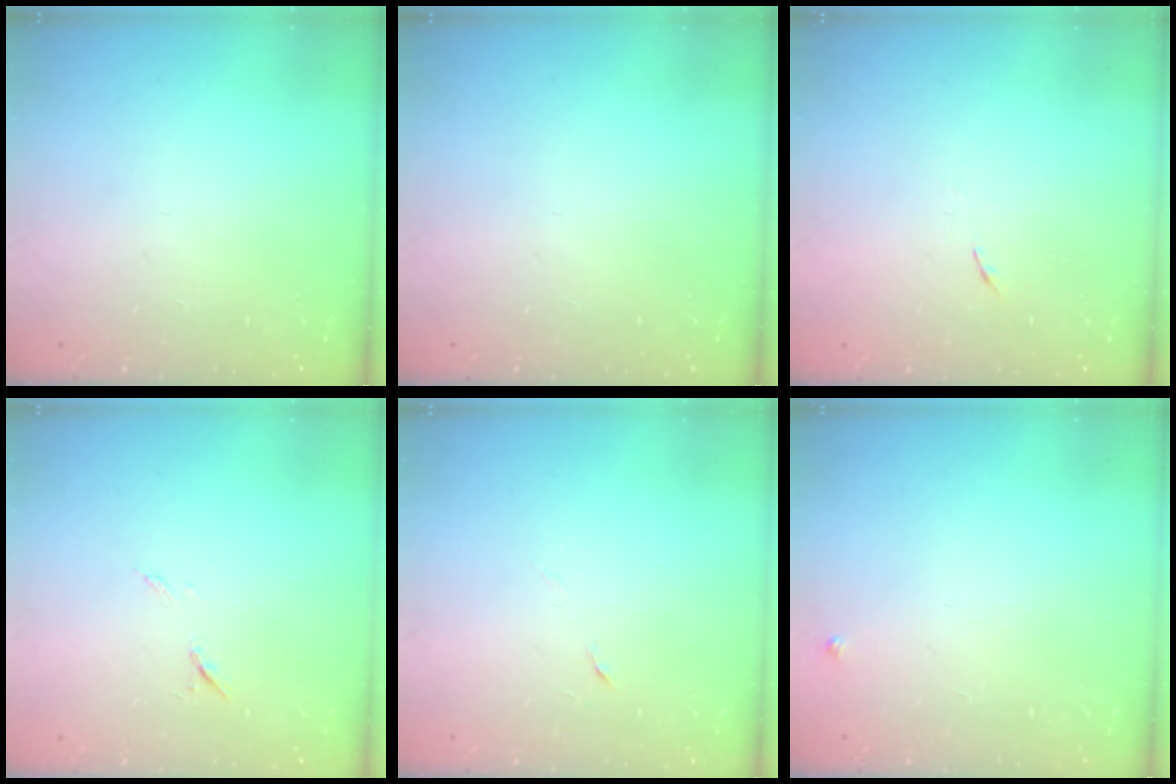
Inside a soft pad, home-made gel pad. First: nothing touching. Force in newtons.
{"total": 0.0}
{"total": 3.2, "press": 3.1, "slide": 0.4}
{"total": 6.2, "press": 6.2, "slide": 0.8}
{"total": 2.9, "press": 2.7, "slide": 1.0}
{"total": 2.7, "press": 2.7, "slide": 0.3}